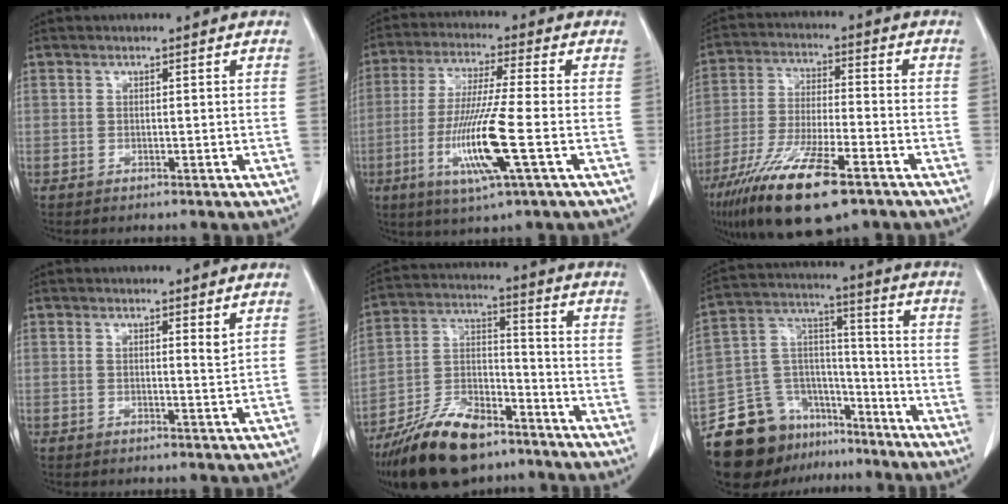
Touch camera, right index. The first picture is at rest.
{"total": 12.3, "force": [-3.6, -0.2, 11.8], "torque": [-0.238, -0.020, -0.072]}
{"total": 16.2, "force": [-10.3, 3.5, 12.0], "torque": [-0.235, -0.036, -0.185]}
{"total": 1.4, "force": [1.1, 0.0, 0.9], "torque": [-0.012, -0.009, 0.015]}
{"total": 16.2, "force": [-11.8, 6.3, 9.1], "torque": [-0.174, 0.005, -0.210]}
{"total": 16.9, "force": [-12.3, 10.0, 5.7], "torque": [-0.100, 0.067, -0.211]}